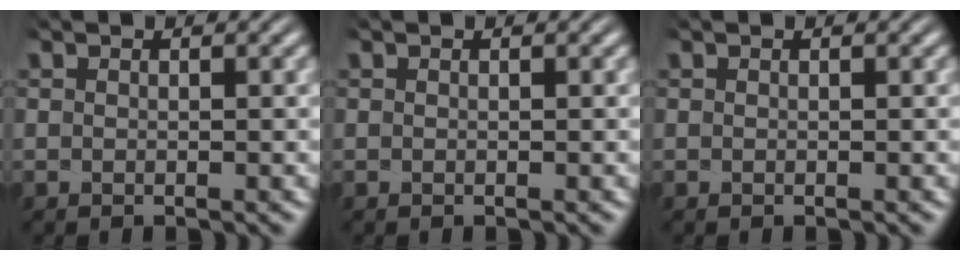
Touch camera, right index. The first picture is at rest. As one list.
[{"total": 0.0}, {"total": 0.0}]